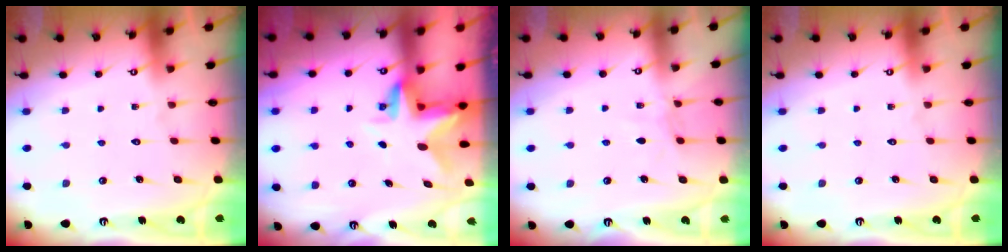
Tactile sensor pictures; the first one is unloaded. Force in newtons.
{"total": 3.8, "press": 3.8, "slide": 0.5}
{"total": 3.4, "press": 3.4, "slide": 0.5}
{"total": 0.0}